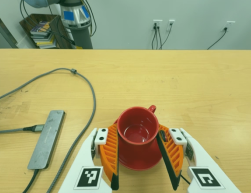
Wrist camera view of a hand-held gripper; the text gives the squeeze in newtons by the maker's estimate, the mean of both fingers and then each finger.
{"total": 5.3, "left": 5.4, "right": 5.2}